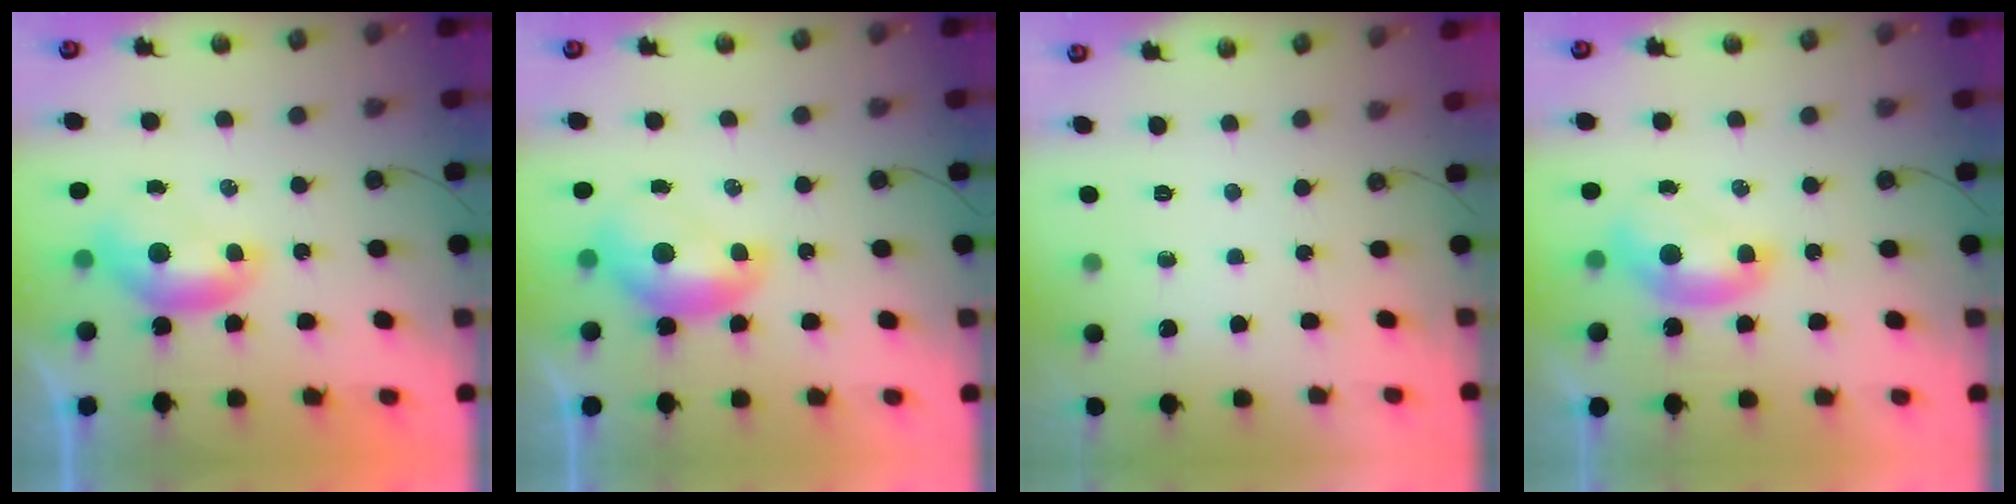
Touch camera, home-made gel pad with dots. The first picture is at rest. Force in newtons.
{"total": 1.8, "press": 1.8, "slide": 0.2}
{"total": 0.0}
{"total": 1.2, "press": 1.2, "slide": 0.3}